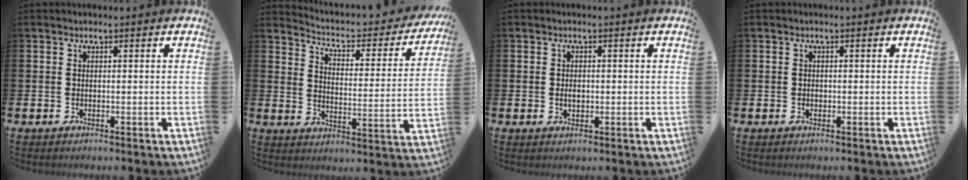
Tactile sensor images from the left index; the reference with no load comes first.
{"total": 4.5, "force": [4.0, 1.6, 1.5], "torque": [-0.048, -0.036, 0.057]}
{"total": 1.4, "force": [-0.1, 1.0, 1.0], "torque": [-0.008, 0.002, -0.006]}
{"total": 0.5, "force": [0.0, 0.5, 0.1], "torque": [0.002, 0.003, -0.003]}